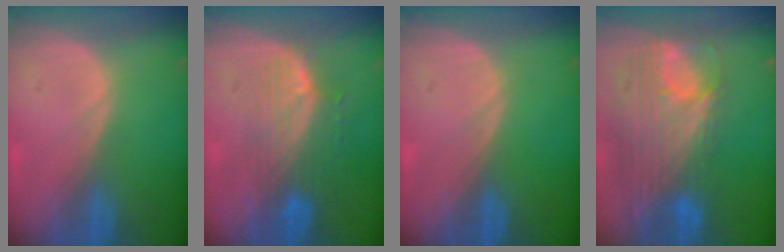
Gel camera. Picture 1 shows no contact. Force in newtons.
{"total": 7.5, "press": 6.7, "slide": 3.3}
{"total": 0.0}
{"total": 12.1, "press": 10.3, "slide": 6.4}